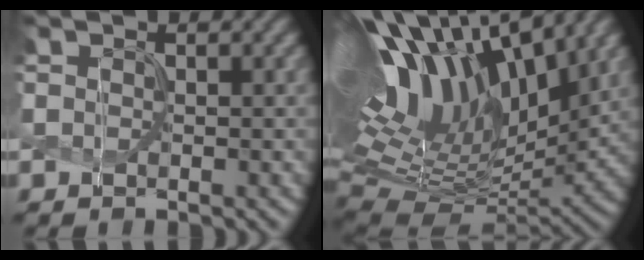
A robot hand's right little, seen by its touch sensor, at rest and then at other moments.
{"total": 15.8, "force": [6.4, 7.7, 12.3], "torque": [-0.264, 0.033, 0.115]}